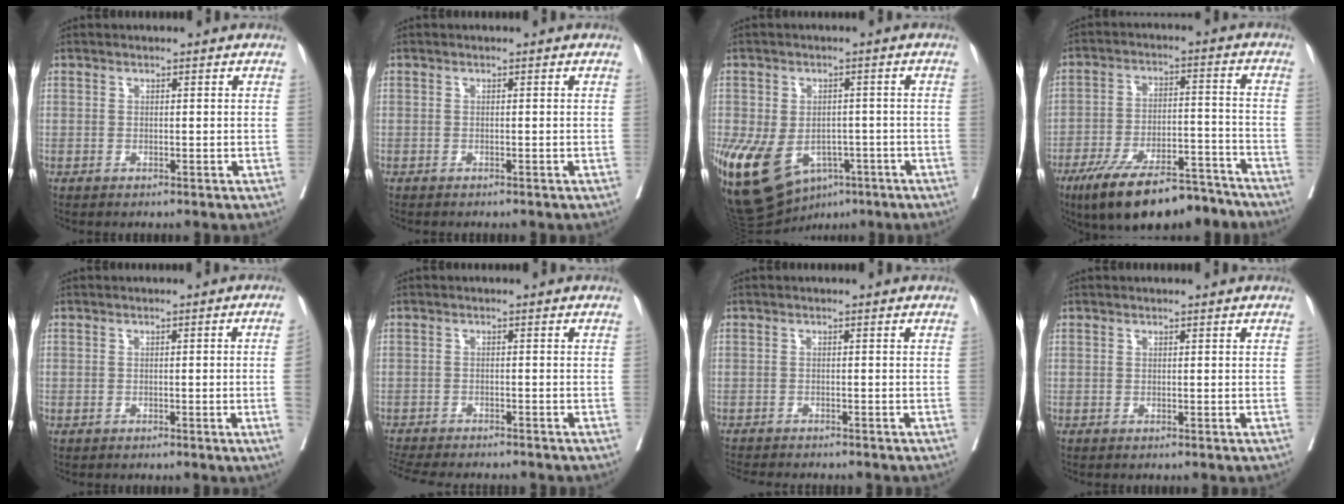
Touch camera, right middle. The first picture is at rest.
{"total": 1.5, "force": [-1.3, 0.3, 0.6], "torque": [-0.009, -0.001, -0.017]}
{"total": 17.6, "force": [-8.2, 11.5, 10.5], "torque": [-0.235, -0.009, -0.115]}
{"total": 17.2, "force": [-13.5, 5.0, 9.5], "torque": [-0.140, 0.011, -0.215]}
{"total": 2.9, "force": [-0.6, -0.5, 2.8], "torque": [-0.038, 0.005, -0.006]}
{"total": 12.7, "force": [-11.3, 2.4, 5.1], "torque": [-0.097, -0.016, -0.156]}
{"total": 7.9, "force": [-7.2, 1.1, 3.0], "torque": [-0.038, -0.008, -0.102]}
{"total": 0.0}